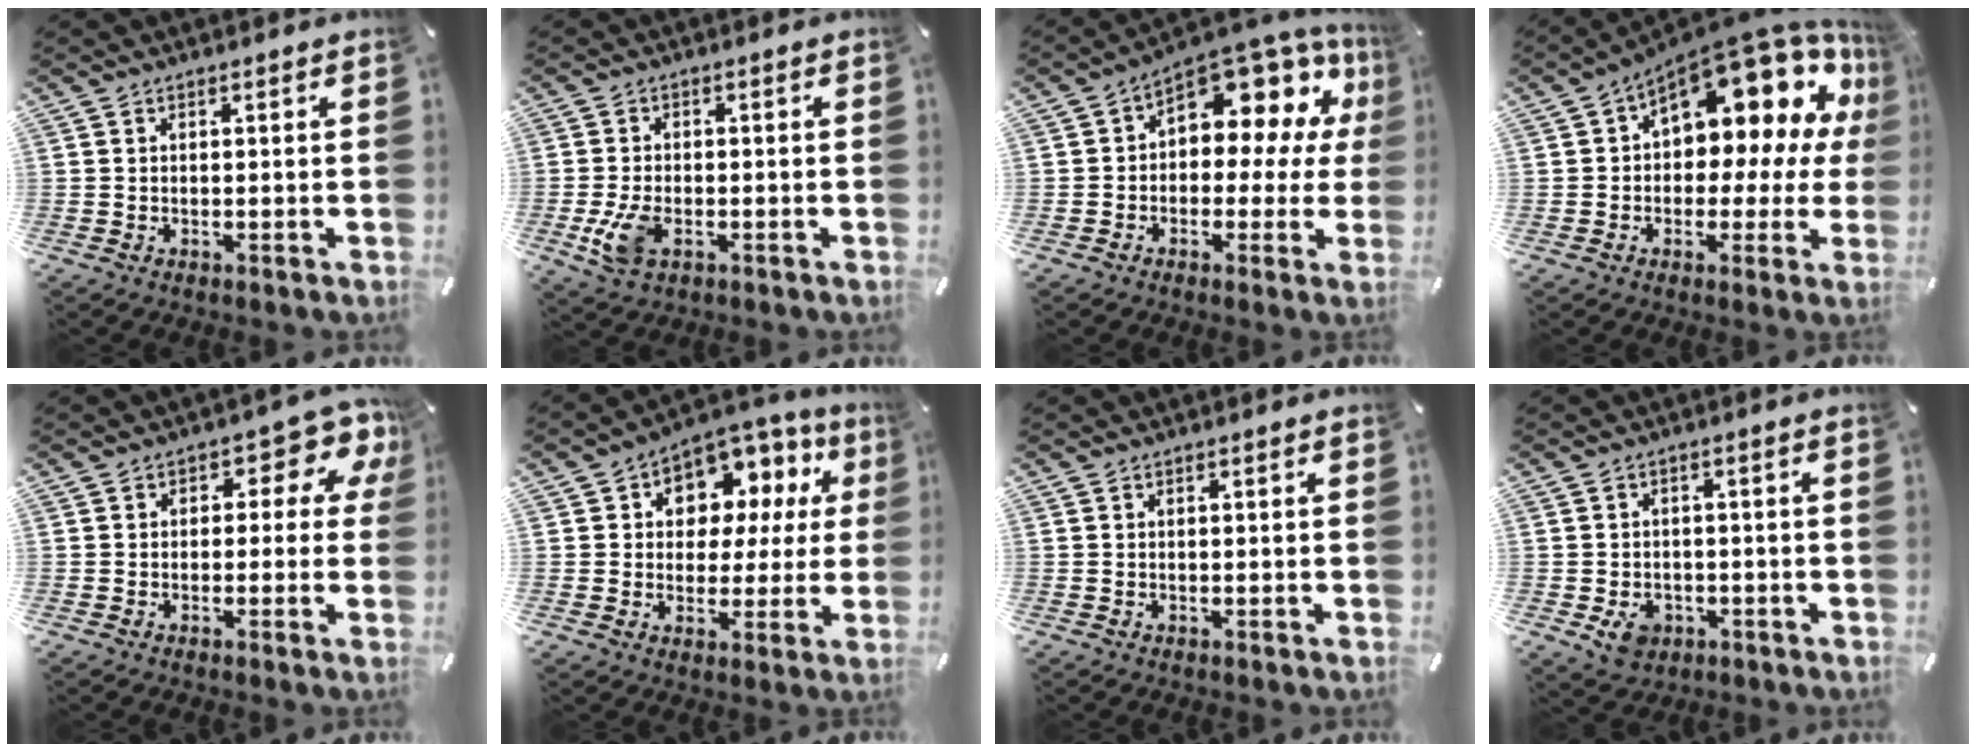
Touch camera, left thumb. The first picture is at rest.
{"total": 7.1, "force": [-2.2, 4.2, 5.3], "torque": [-0.123, -0.001, -0.040]}
{"total": 11.2, "force": [5.9, 6.5, 6.9], "torque": [-0.098, -0.058, 0.098]}
{"total": 18.0, "force": [9.9, 9.0, 12.1], "torque": [-0.159, -0.083, 0.161]}
{"total": 7.9, "force": [2.6, 4.4, 6.0], "torque": [-0.070, -0.018, 0.039]}
{"total": 9.6, "force": [4.1, 7.6, 4.2], "torque": [-0.066, -0.037, 0.075]}
{"total": 0.0}
{"total": 5.5, "force": [-2.0, 4.3, 2.7], "torque": [-0.037, 0.003, -0.036]}